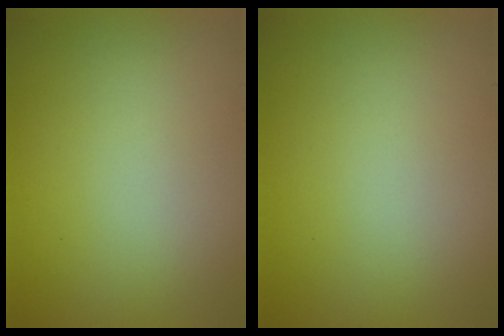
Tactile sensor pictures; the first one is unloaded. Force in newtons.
{"total": 0.0}